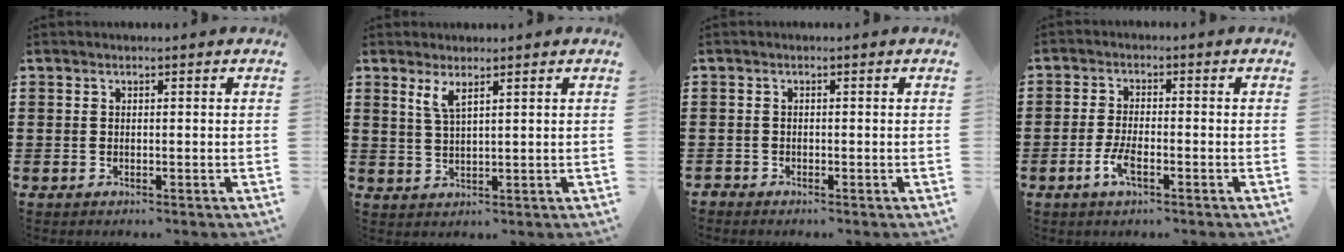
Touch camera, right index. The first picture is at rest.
{"total": 2.8, "force": [1.9, 0.6, 2.1], "torque": [-0.046, 0.002, 0.033]}
{"total": 0.8, "force": [-0.8, 0.3, 0.0], "torque": [-0.002, 0.001, -0.018]}
{"total": 3.9, "force": [-1.8, 1.3, 3.2], "torque": [-0.074, -0.002, -0.038]}